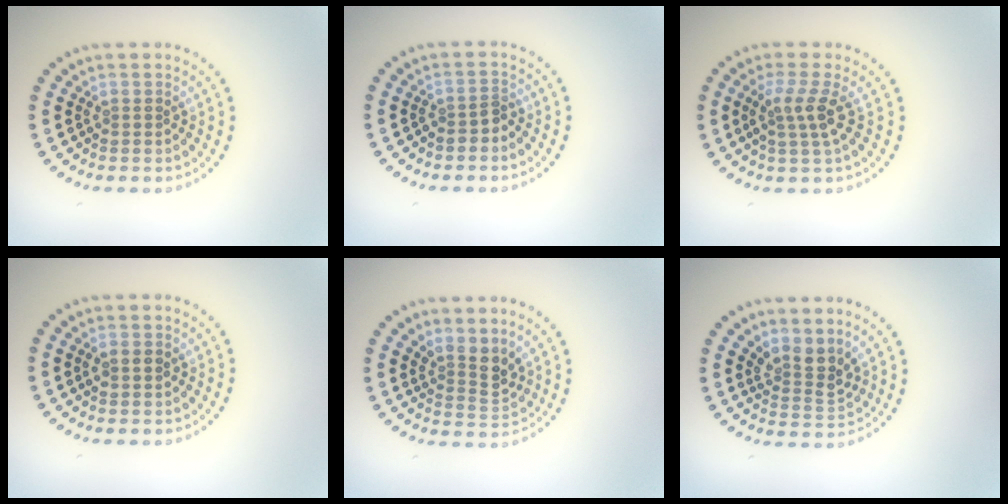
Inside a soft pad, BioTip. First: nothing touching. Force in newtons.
{"total": 1.3, "press": 1.1, "slide": 0.7}
{"total": 2.7, "press": 2.0, "slide": 1.8}
{"total": 1.6, "press": 1.6, "slide": 0.1}
{"total": 2.7, "press": 2.0, "slide": 1.8}
{"total": 2.7, "press": 2.0, "slide": 1.9}